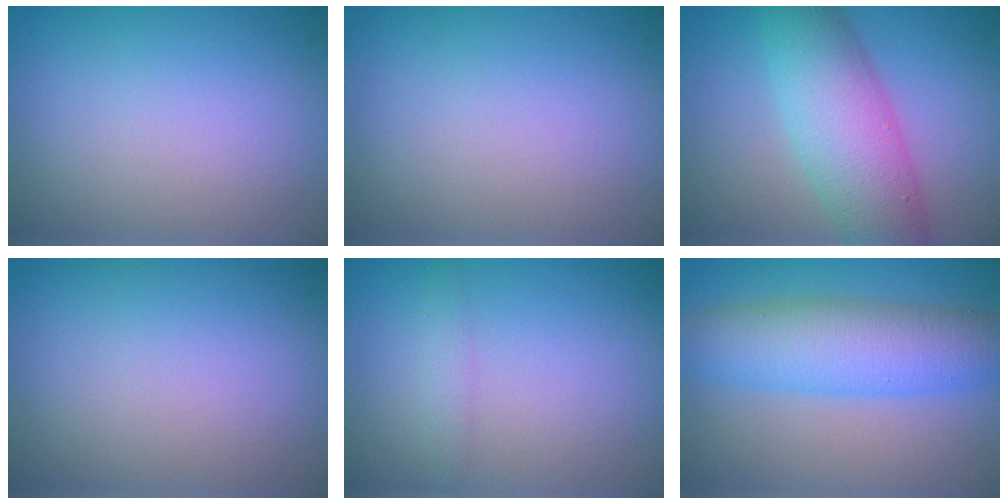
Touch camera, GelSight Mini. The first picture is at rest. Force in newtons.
{"total": 0.0}
{"total": 7.5, "press": 7.5, "slide": 0.1}
{"total": 0.0}
{"total": 1.3, "press": 1.3, "slide": 0.0}
{"total": 6.7, "press": 6.7, "slide": 0.1}